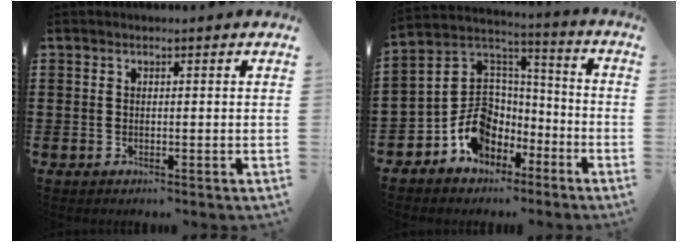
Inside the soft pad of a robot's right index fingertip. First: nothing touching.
{"total": 9.8, "force": [-4.6, 8.0, 3.3], "torque": [-0.093, 0.015, -0.084]}